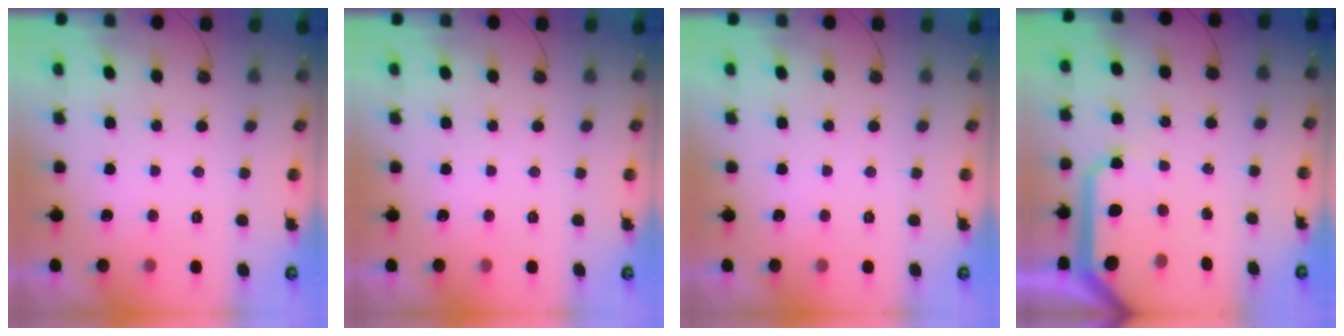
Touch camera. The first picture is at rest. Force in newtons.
{"total": 0.0}
{"total": 0.0}
{"total": 11.6, "press": 11.5, "slide": 1.4}